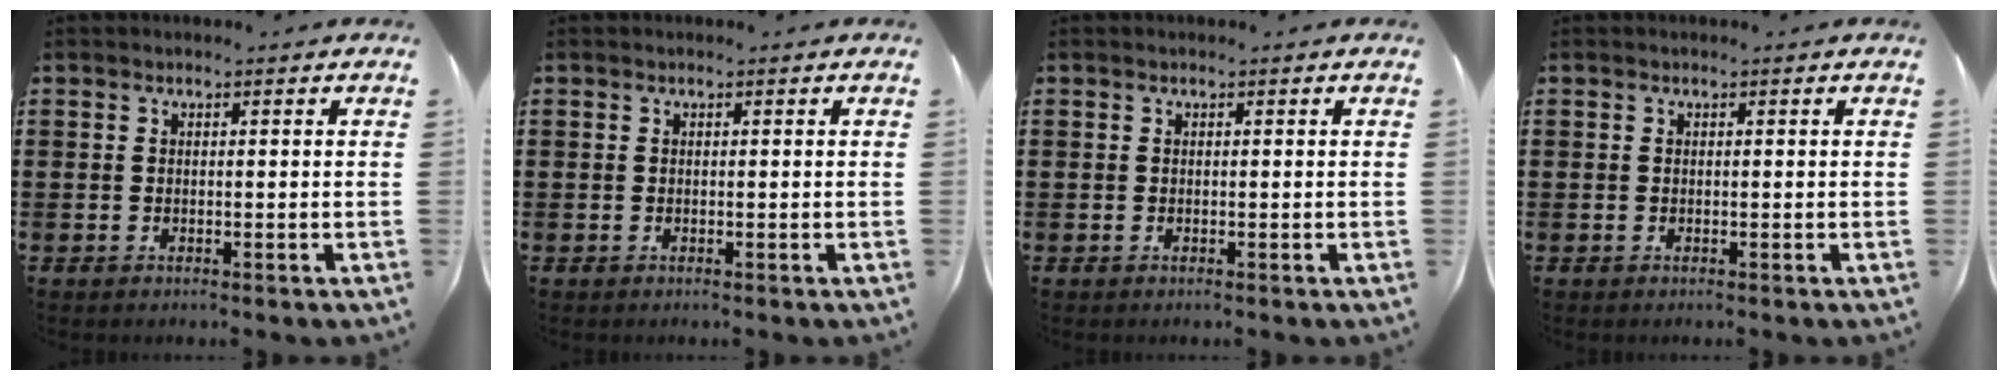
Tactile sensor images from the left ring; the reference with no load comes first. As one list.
[{"total": 0.0}, {"total": 0.0}, {"total": 0.0}]